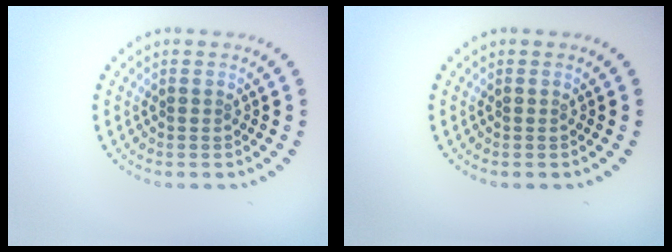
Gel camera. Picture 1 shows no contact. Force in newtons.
{"total": 0.0}